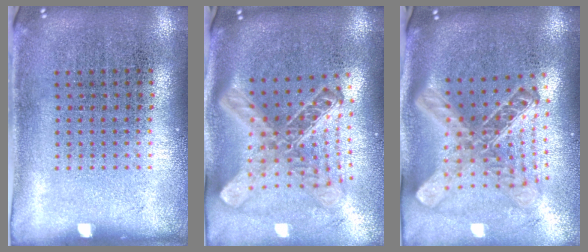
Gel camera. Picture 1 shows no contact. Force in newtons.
{"total": 2.8, "press": 2.0, "slide": 1.9}
{"total": 2.8, "press": 2.0, "slide": 1.9}